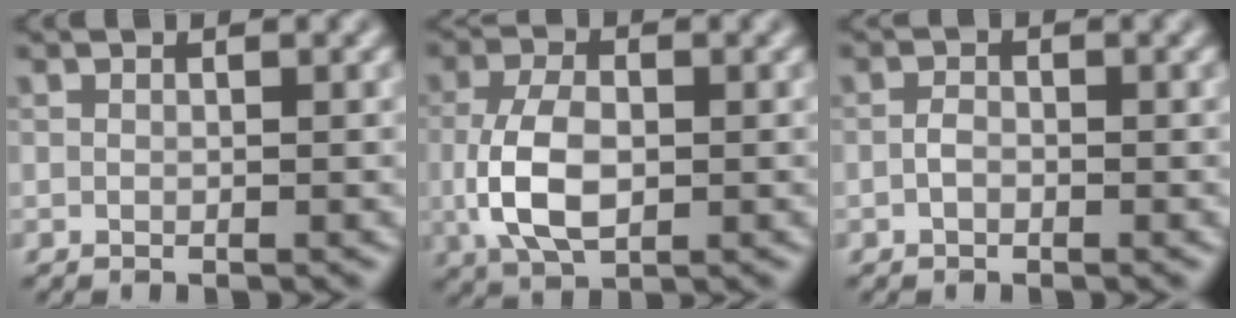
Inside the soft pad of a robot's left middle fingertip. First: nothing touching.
{"total": 5.6, "force": [-0.6, 3.3, 4.5], "torque": [-0.103, -0.007, -0.011]}
{"total": 1.1, "force": [-0.4, 0.7, 0.7], "torque": [-0.015, 0.002, -0.011]}